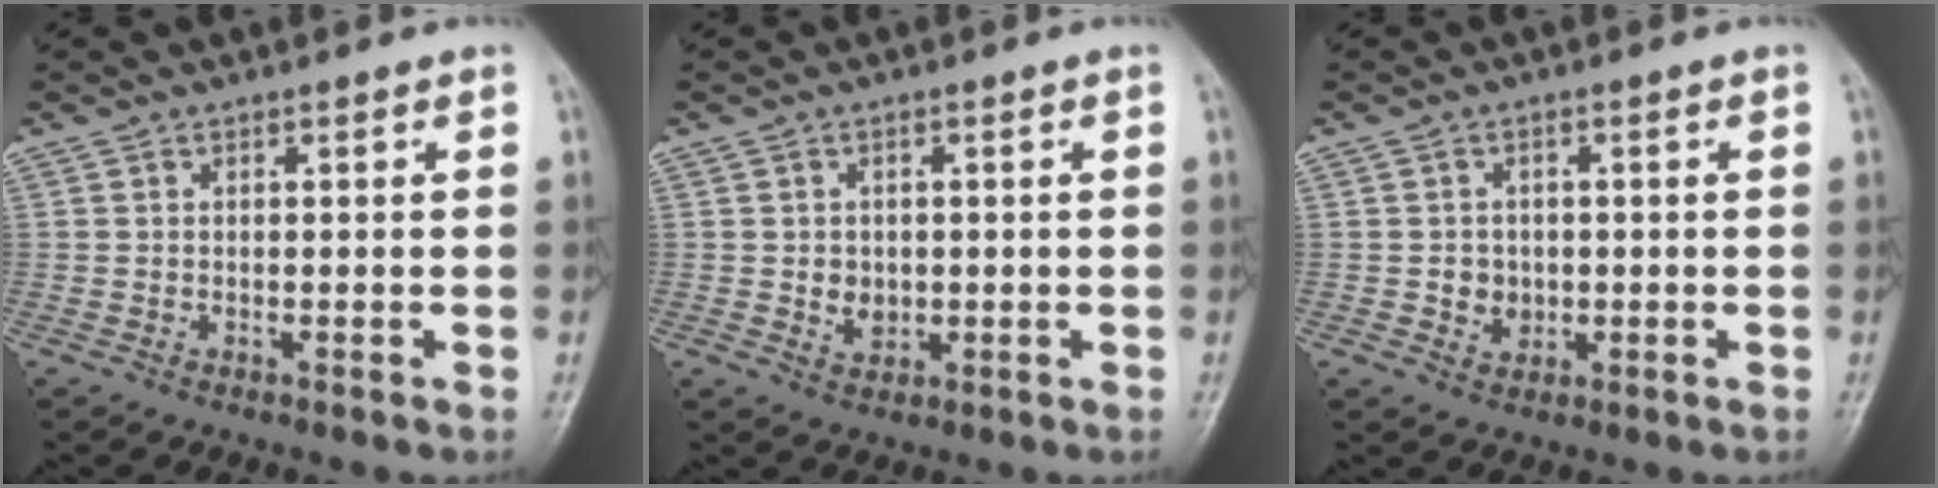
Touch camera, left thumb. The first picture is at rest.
{"total": 3.4, "force": [-0.1, 2.8, 1.9], "torque": [-0.019, 0.000, 0.004]}
{"total": 3.5, "force": [-0.3, 3.1, 1.6], "torque": [-0.009, 0.003, 0.000]}